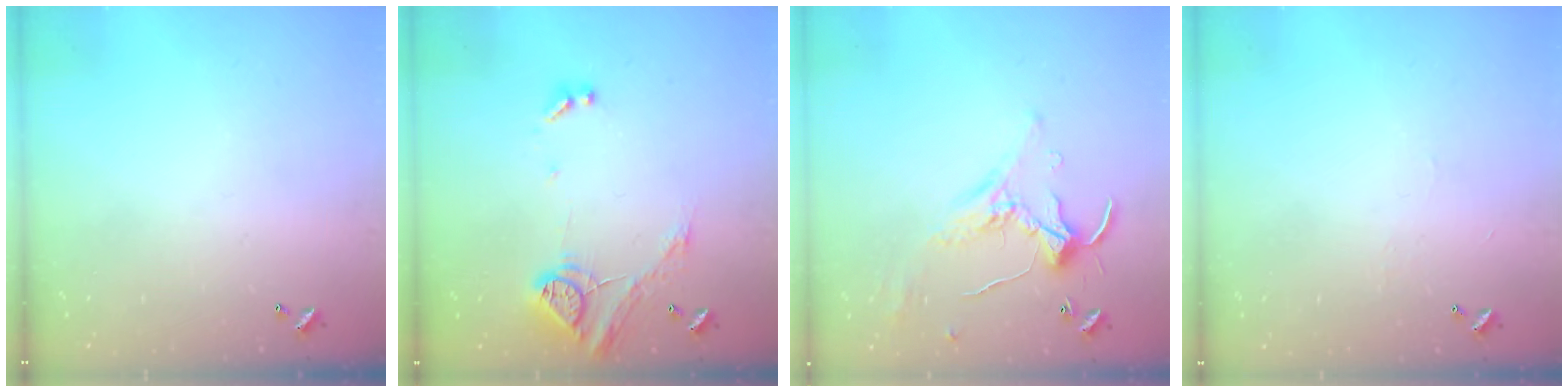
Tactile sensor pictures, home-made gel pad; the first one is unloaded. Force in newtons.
{"total": 17.3, "press": 17.3, "slide": 0.8}
{"total": 1.0, "press": 0.5, "slide": 0.8}
{"total": 2.3, "press": 2.3, "slide": 0.4}